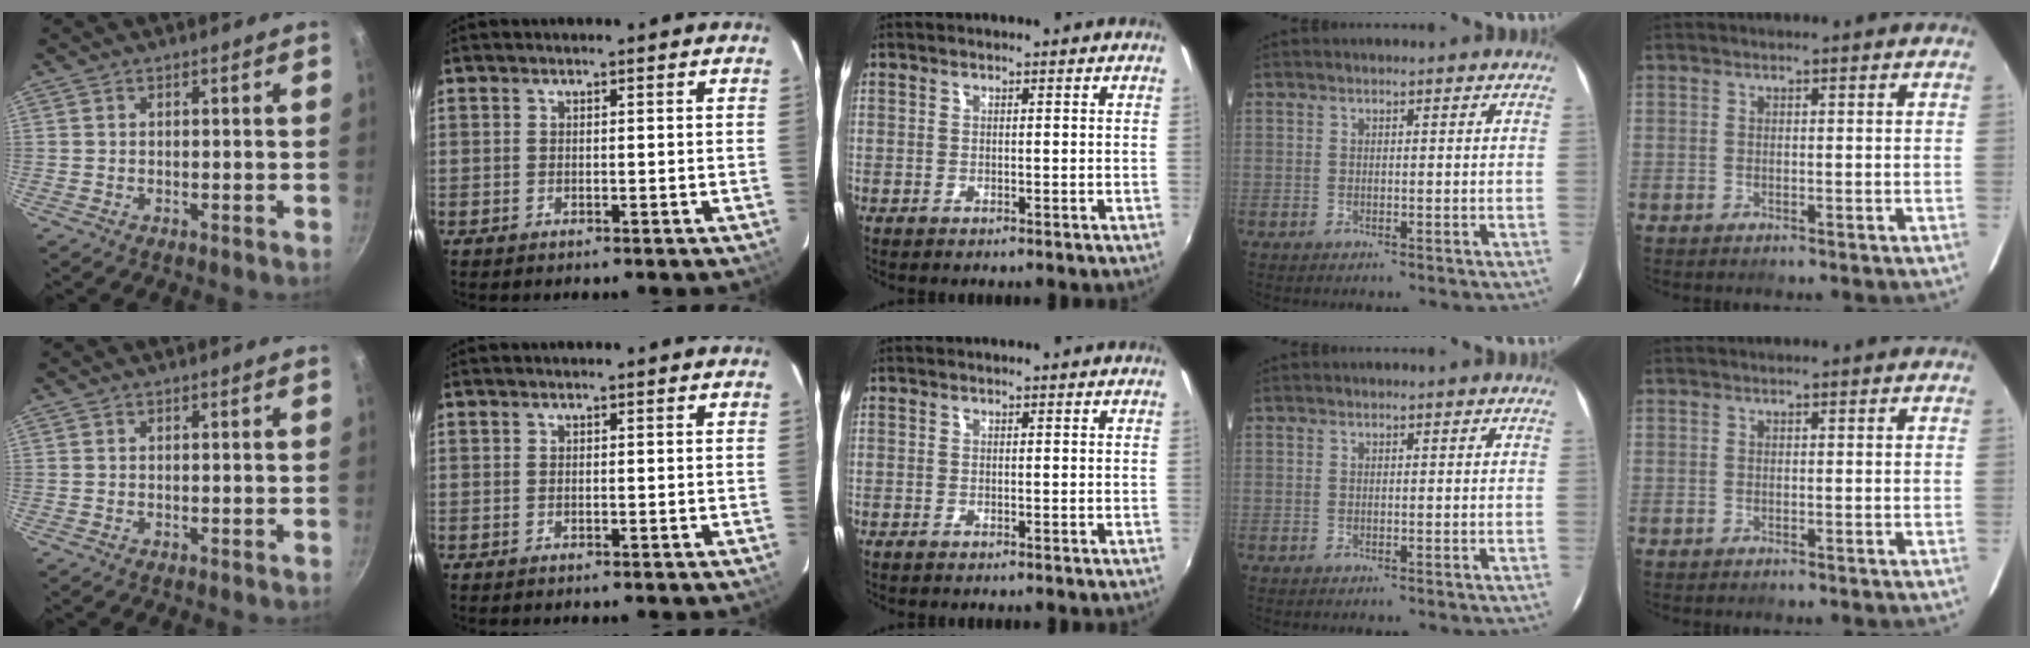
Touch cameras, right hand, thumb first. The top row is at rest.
{}